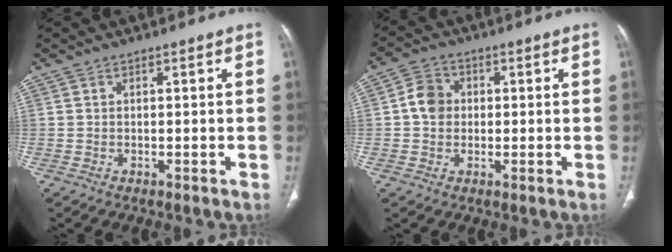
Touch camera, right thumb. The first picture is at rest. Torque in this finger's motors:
{"motor_torque": [0.81, 0.73, 0.58, -0.45, 0.01]}